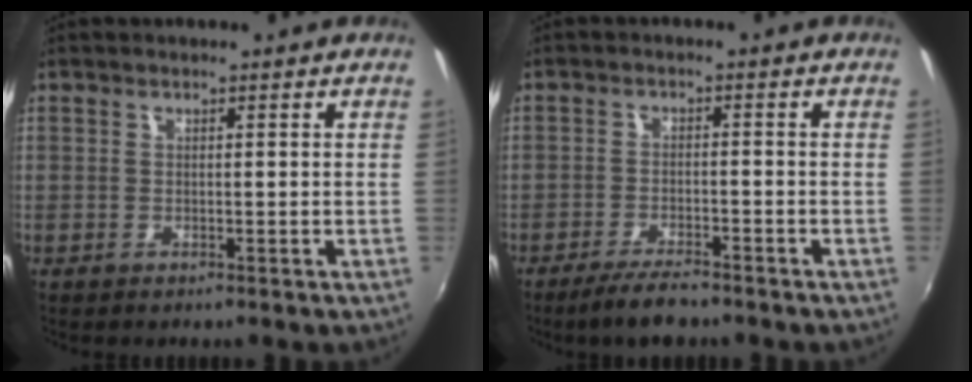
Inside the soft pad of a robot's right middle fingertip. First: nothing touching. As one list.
[{"total": 5.6, "force": [-4.6, 1.0, 3.0], "torque": [-0.074, -0.010, -0.083]}]